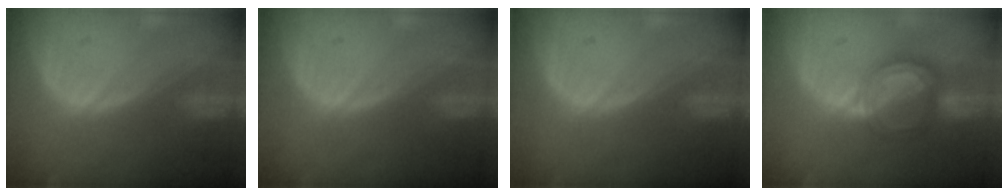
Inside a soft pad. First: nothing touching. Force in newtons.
{"total": 0.0}
{"total": 0.0}
{"total": 6.5, "press": 5.8, "slide": 3.0}